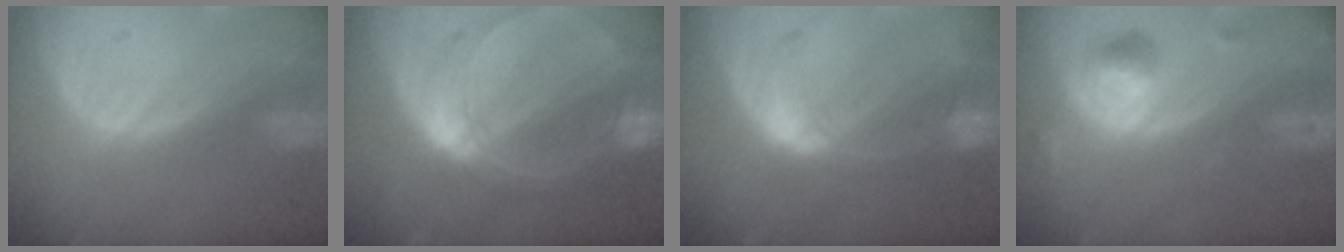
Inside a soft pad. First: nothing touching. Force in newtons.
{"total": 8.7, "press": 8.7, "slide": 0.6}
{"total": 7.7, "press": 6.8, "slide": 3.7}
{"total": 4.7, "press": 4.7, "slide": 0.4}